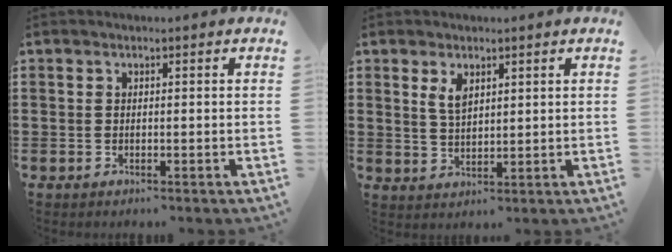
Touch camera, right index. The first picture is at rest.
{"total": 3.0, "force": [1.7, 1.4, 2.1], "torque": [-0.046, 0.004, 0.031]}